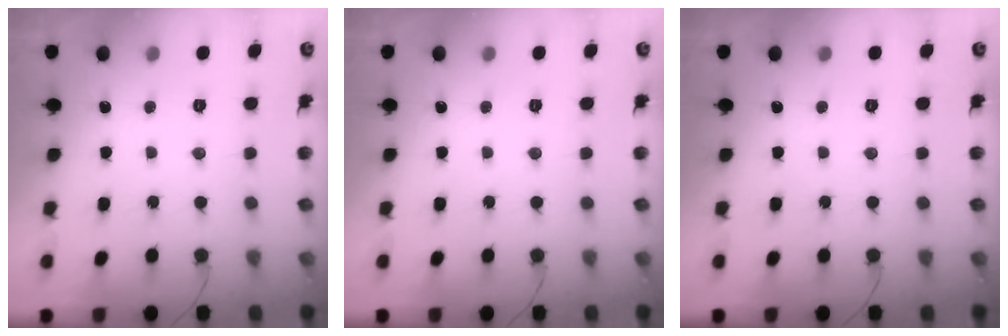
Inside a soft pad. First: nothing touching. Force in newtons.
{"total": 0.0}
{"total": 0.0}